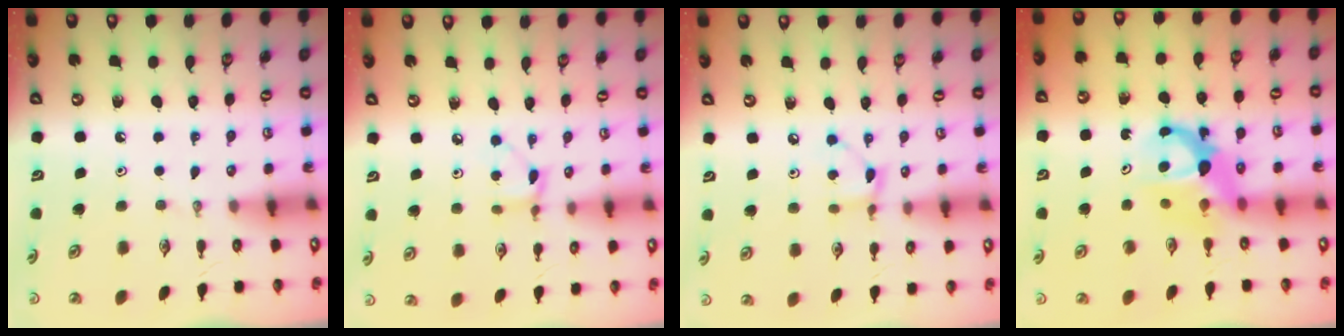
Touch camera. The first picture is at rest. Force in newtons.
{"total": 4.6, "press": 4.5, "slide": 0.5}
{"total": 4.6, "press": 4.6, "slide": 0.1}
{"total": 6.6, "press": 6.6, "slide": 0.5}